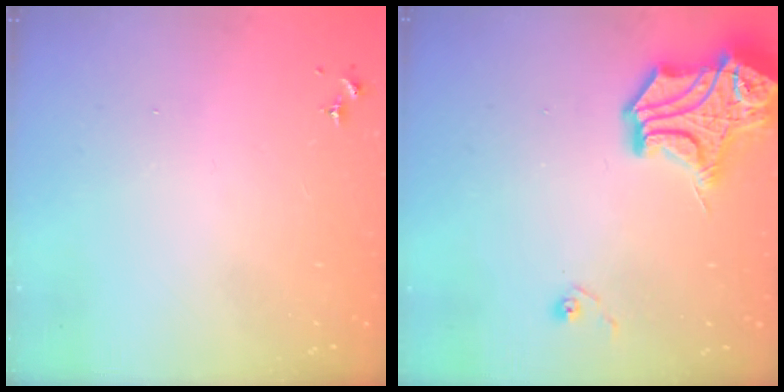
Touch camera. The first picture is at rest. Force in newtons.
{"total": 21.1, "press": 21.0, "slide": 2.6}